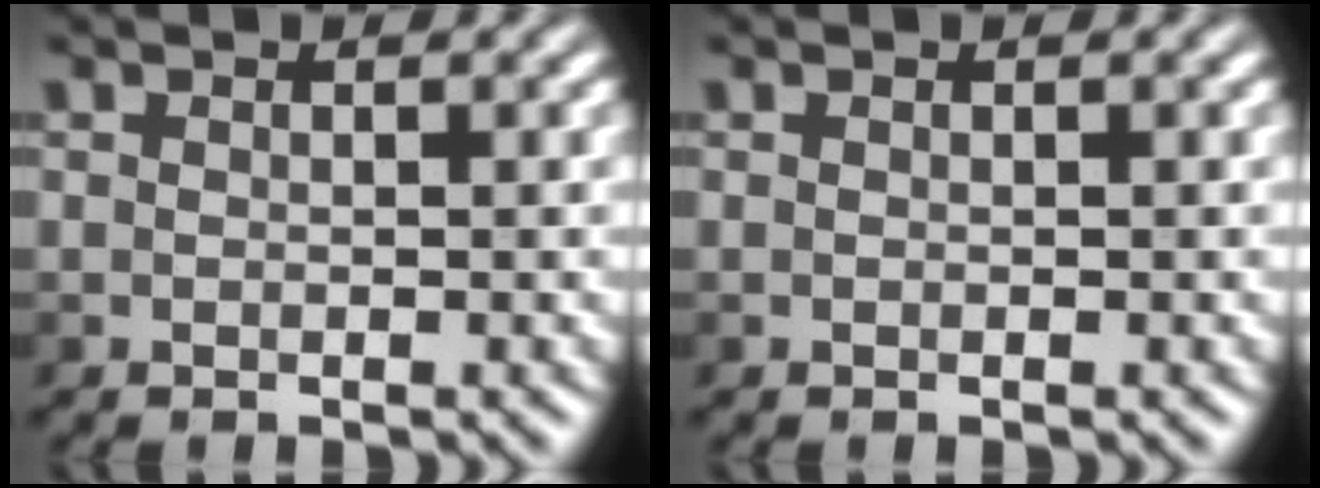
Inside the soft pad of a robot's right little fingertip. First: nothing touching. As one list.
[{"total": 0.0}]